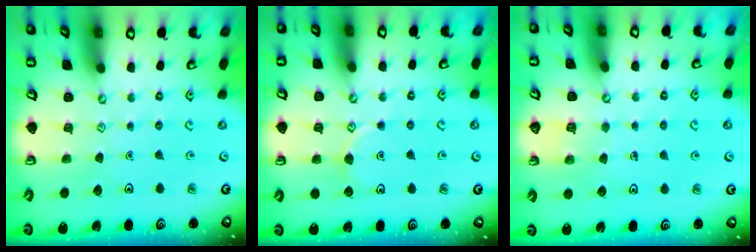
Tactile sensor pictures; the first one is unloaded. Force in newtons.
{"total": 5.9, "press": 5.9, "slide": 0.3}
{"total": 2.8, "press": 2.8, "slide": 0.3}